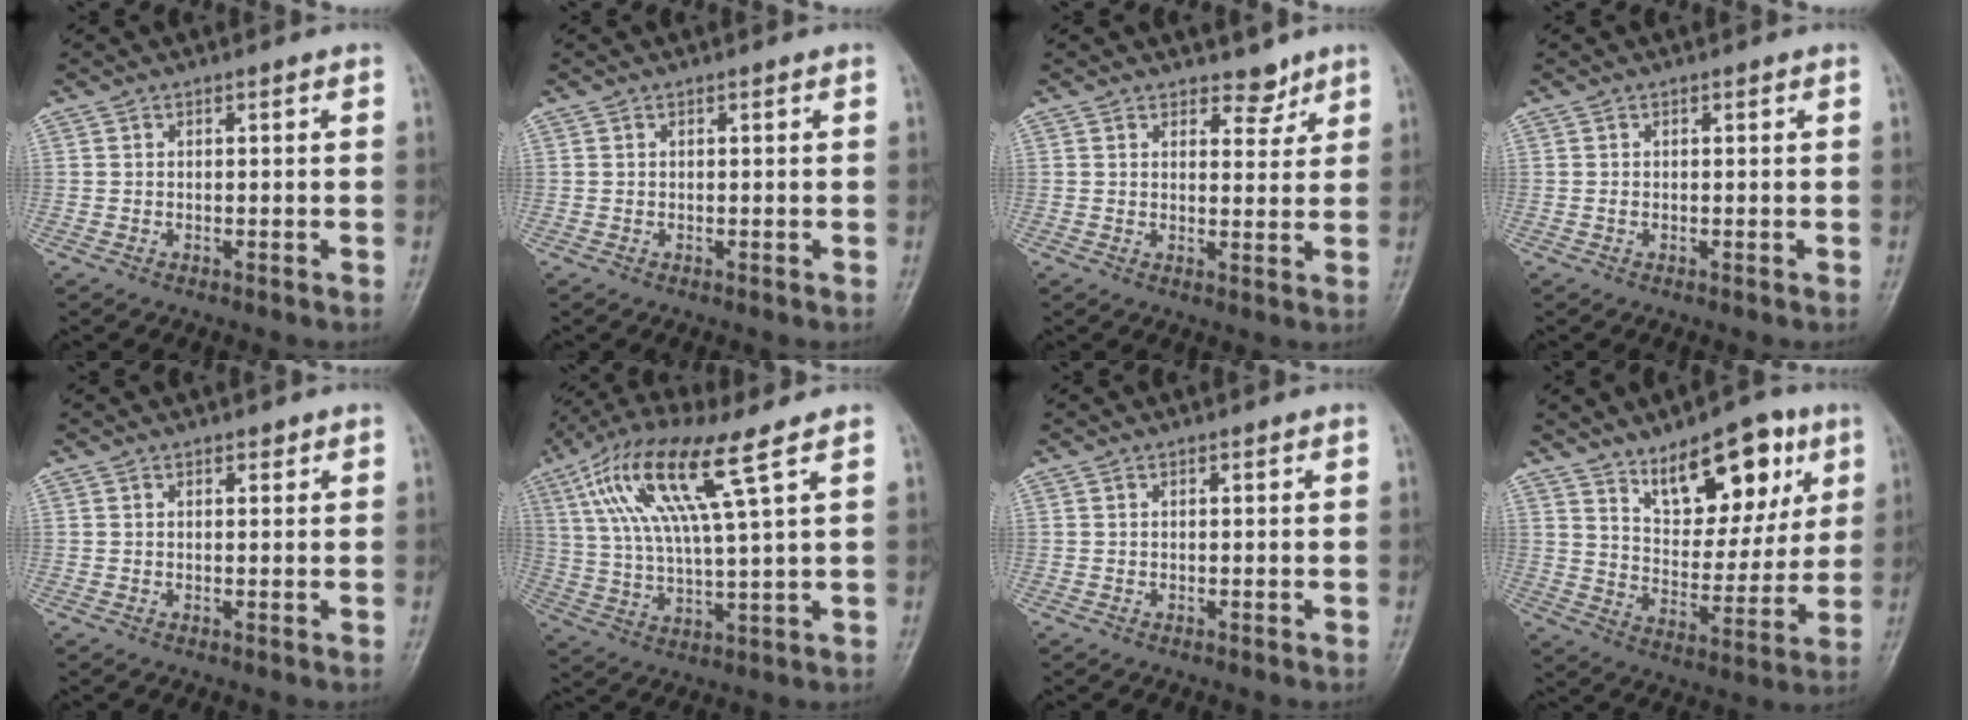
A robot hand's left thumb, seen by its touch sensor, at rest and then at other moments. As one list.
[{"total": 0.0}, {"total": 3.7, "force": [2.9, 2.0, 1.0], "torque": [0.011, -0.021, 0.043]}, {"total": 0.0}, {"total": 1.0, "force": [0.8, 0.6, 0.4], "torque": [0.002, -0.005, 0.009]}, {"total": 15.3, "force": [6.9, 2.4, 13.5], "torque": [-0.286, -0.006, 0.133]}, {"total": 0.0}, {"total": 16.9, "force": [9.1, 8.2, 11.6], "torque": [-0.118, -0.049, 0.151]}]